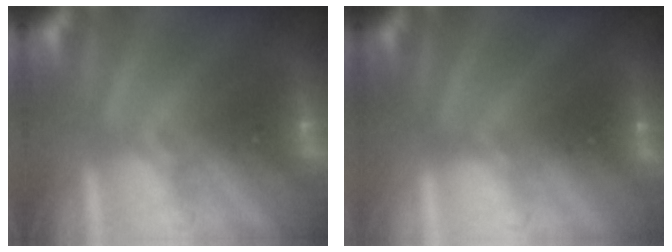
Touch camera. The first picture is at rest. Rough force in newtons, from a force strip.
{"total": 3.5}